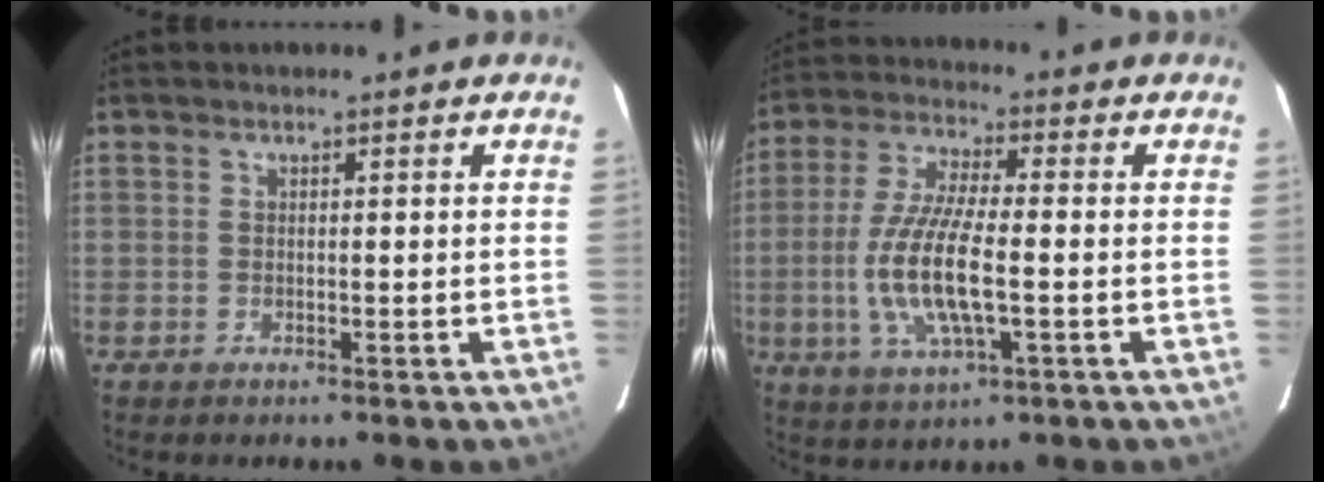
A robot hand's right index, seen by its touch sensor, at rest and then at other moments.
{"total": 12.8, "force": [-2.3, 3.6, 12.0], "torque": [-0.253, -0.007, -0.046]}